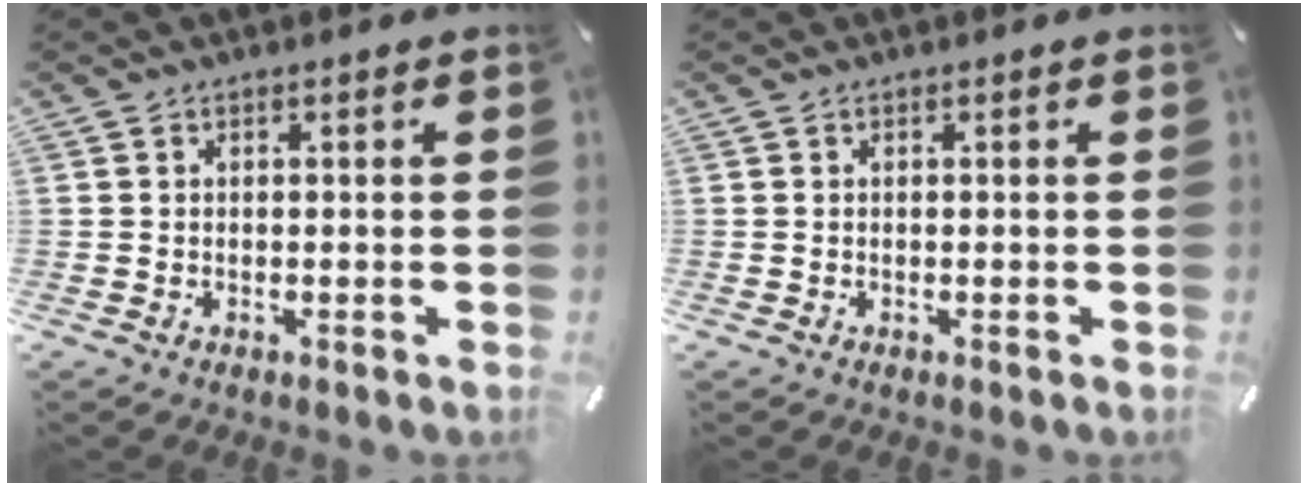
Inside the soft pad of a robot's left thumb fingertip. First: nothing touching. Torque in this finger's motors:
{"motor_torque": [-0.04, 0.04, 0.03, 0.09, 0.00]}